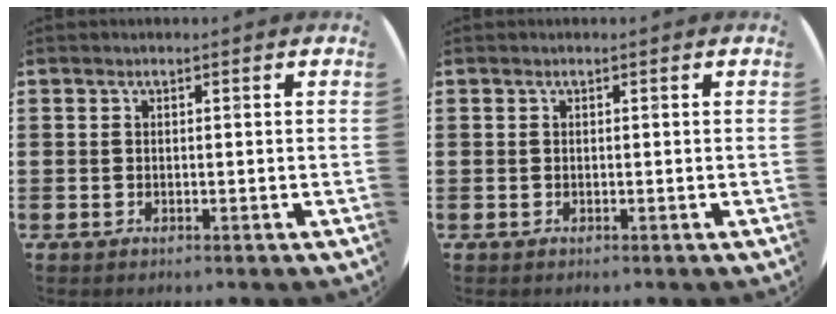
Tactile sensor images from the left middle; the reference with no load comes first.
{"total": 0.0}